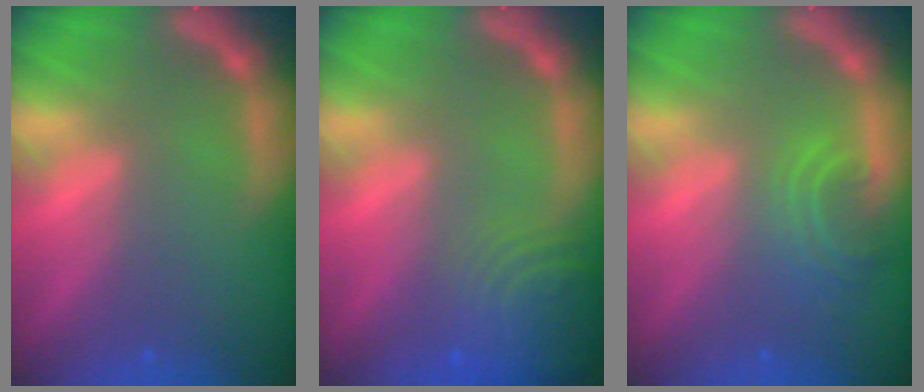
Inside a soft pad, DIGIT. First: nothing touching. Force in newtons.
{"total": 7.4}
{"total": 3.5}